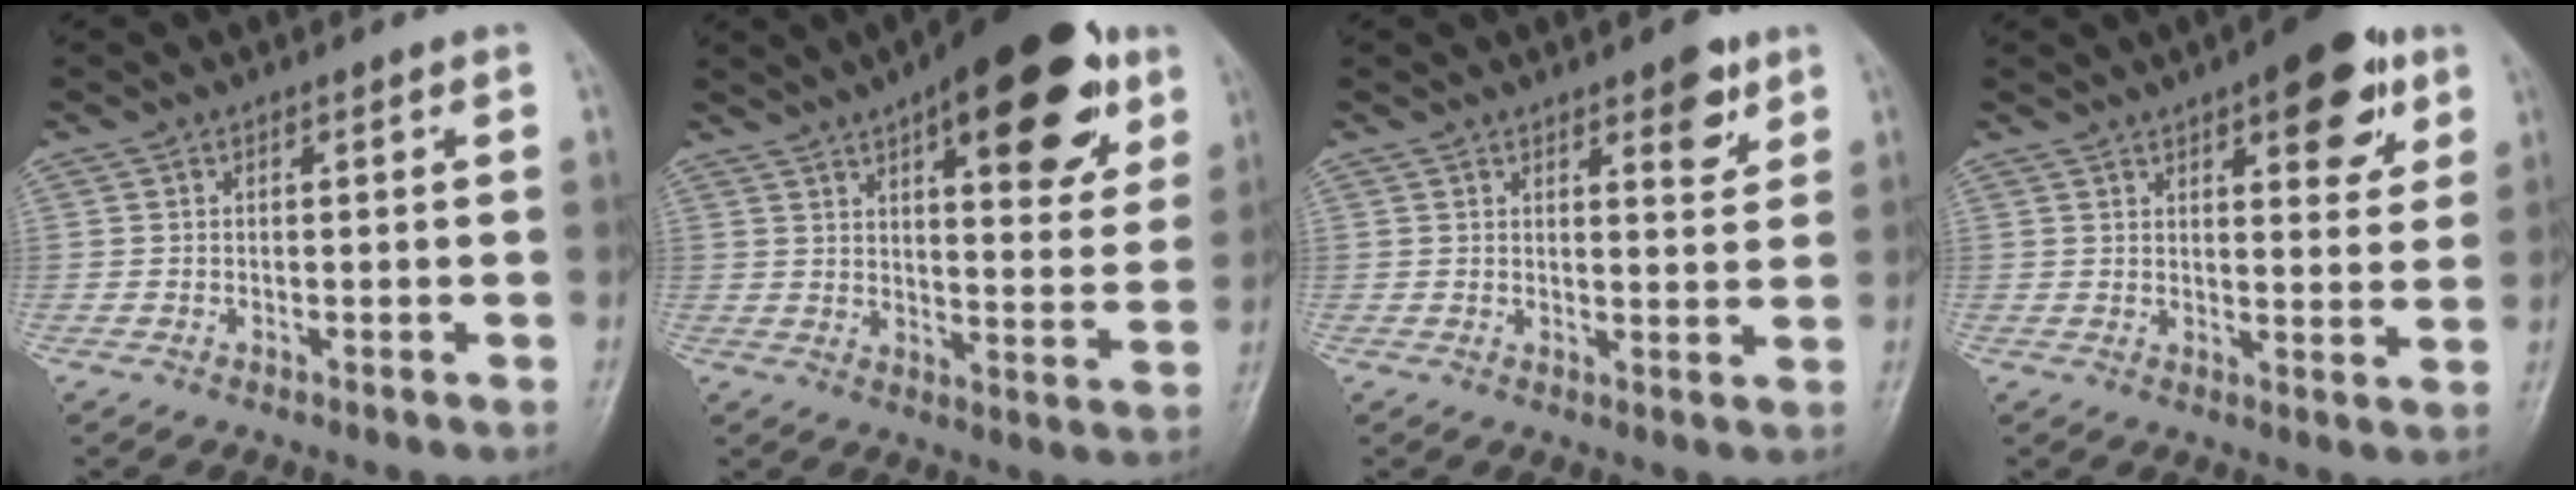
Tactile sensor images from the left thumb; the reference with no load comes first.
{"total": 23.2, "force": [12.2, 8.6, 17.8], "torque": [-0.215, -0.023, 0.170]}
{"total": 5.7, "force": [3.4, 2.2, 4.1], "torque": [-0.039, -0.018, 0.041]}
{"total": 13.0, "force": [6.8, 5.0, 9.9], "torque": [-0.094, -0.023, 0.086]}